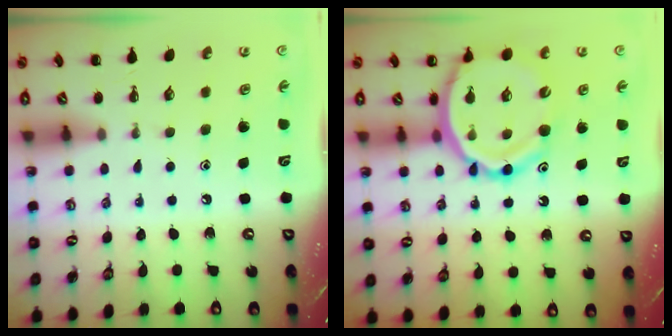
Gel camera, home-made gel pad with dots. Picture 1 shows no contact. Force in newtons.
{"total": 16.9, "press": 16.5, "slide": 3.7}